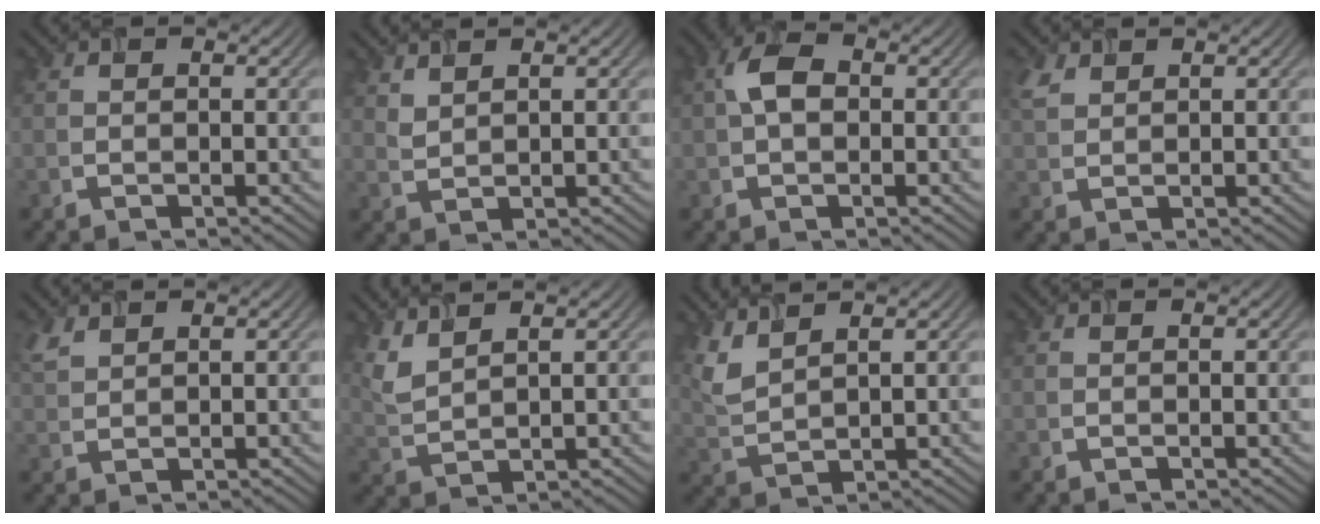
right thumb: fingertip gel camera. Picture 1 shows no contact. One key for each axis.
{"total": 2.3, "fx": 1.9, "fy": 0.7, "fz": 1.1, "tx": -0.026, "ty": 0.002, "tz": 0.044}
{"total": 4.3, "fx": 0.6, "fy": 2.7, "fz": 3.3, "tx": -0.068, "ty": 0.010, "tz": 0.004}
{"total": 2.3, "fx": 1.6, "fy": 1.2, "fz": 1.1, "tx": -0.032, "ty": 0.004, "tz": 0.039}
{"total": 2.4, "fx": 1.8, "fy": 1.0, "fz": 1.2, "tx": -0.036, "ty": 0.004, "tz": 0.046}
{"total": 3.8, "fx": 3.0, "fy": 0.9, "fz": 2.2, "tx": -0.065, "ty": 0.004, "tz": 0.071}
{"total": 4.3, "fx": 3.3, "fy": 1.1, "fz": 2.5, "tx": -0.076, "ty": 0.005, "tz": 0.075}
{"total": 0.0}